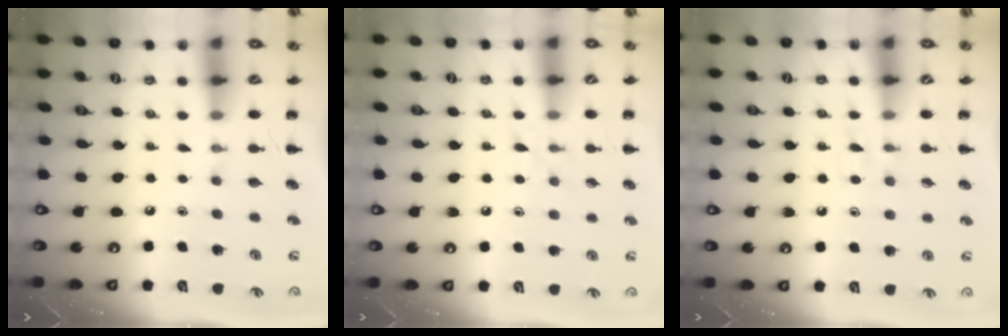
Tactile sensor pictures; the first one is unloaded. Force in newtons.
{"total": 5.8, "press": 5.6, "slide": 1.6}
{"total": 4.2, "press": 3.9, "slide": 1.6}